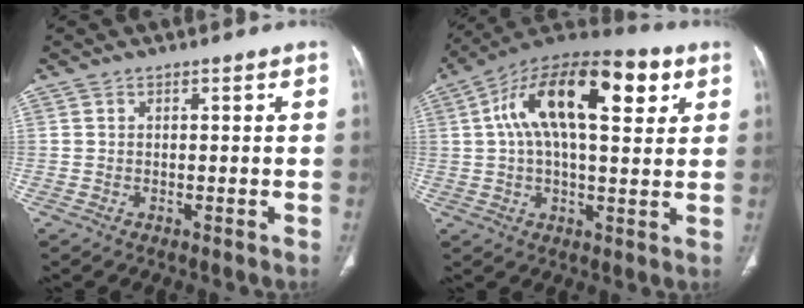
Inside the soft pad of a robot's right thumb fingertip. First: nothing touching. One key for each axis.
{"total": 22.1, "fx": 7.0, "fy": 9.9, "fz": 18.5, "tx": -0.297, "ty": 0.023, "tz": 0.102}